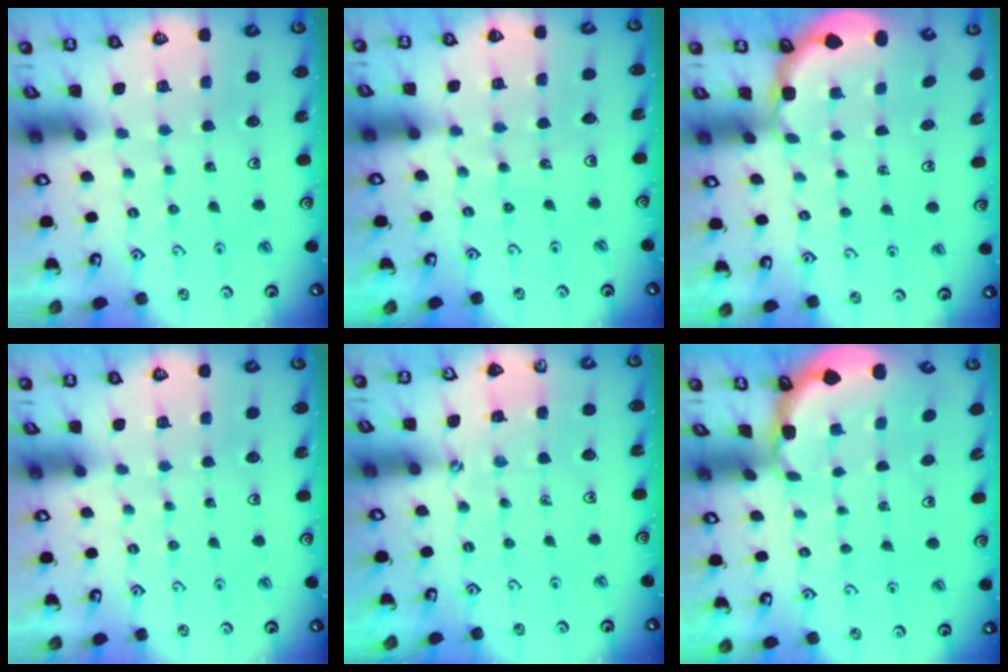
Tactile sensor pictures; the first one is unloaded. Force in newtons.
{"total": 5.5, "press": 5.2, "slide": 1.8}
{"total": 2.6, "press": 1.9, "slide": 1.7}
{"total": 0.0}
{"total": 2.7, "press": 2.7, "slide": 0.4}
{"total": 1.3, "press": 1.2, "slide": 0.1}